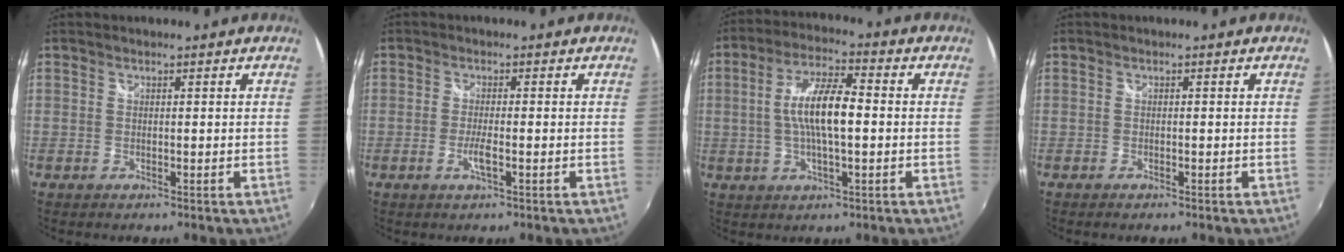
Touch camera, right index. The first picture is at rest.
{"total": 2.5, "force": [-1.0, 0.1, 2.3], "torque": [-0.049, -0.005, -0.020]}
{"total": 9.9, "force": [-0.2, 2.6, 9.5], "torque": [-0.183, 0.008, -0.003]}
{"total": 0.5, "force": [-0.5, 0.1, 0.2], "torque": [-0.005, -0.003, -0.010]}